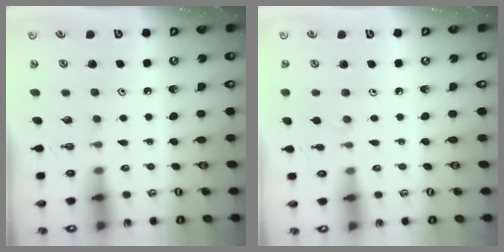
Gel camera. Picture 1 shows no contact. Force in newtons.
{"total": 4.8, "press": 4.7, "slide": 0.8}